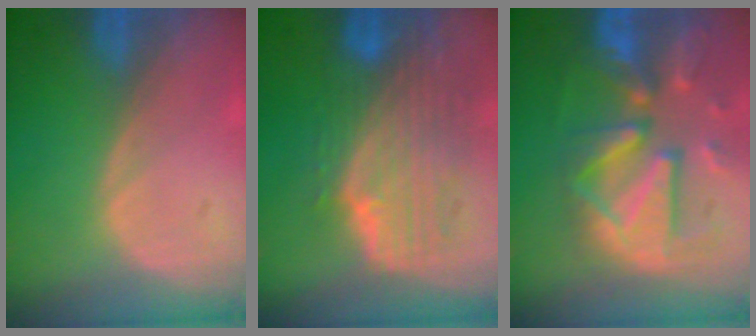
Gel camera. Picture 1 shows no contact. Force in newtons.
{"total": 10.2, "press": 9.0, "slide": 4.8}
{"total": 12.5, "press": 10.8, "slide": 6.2}